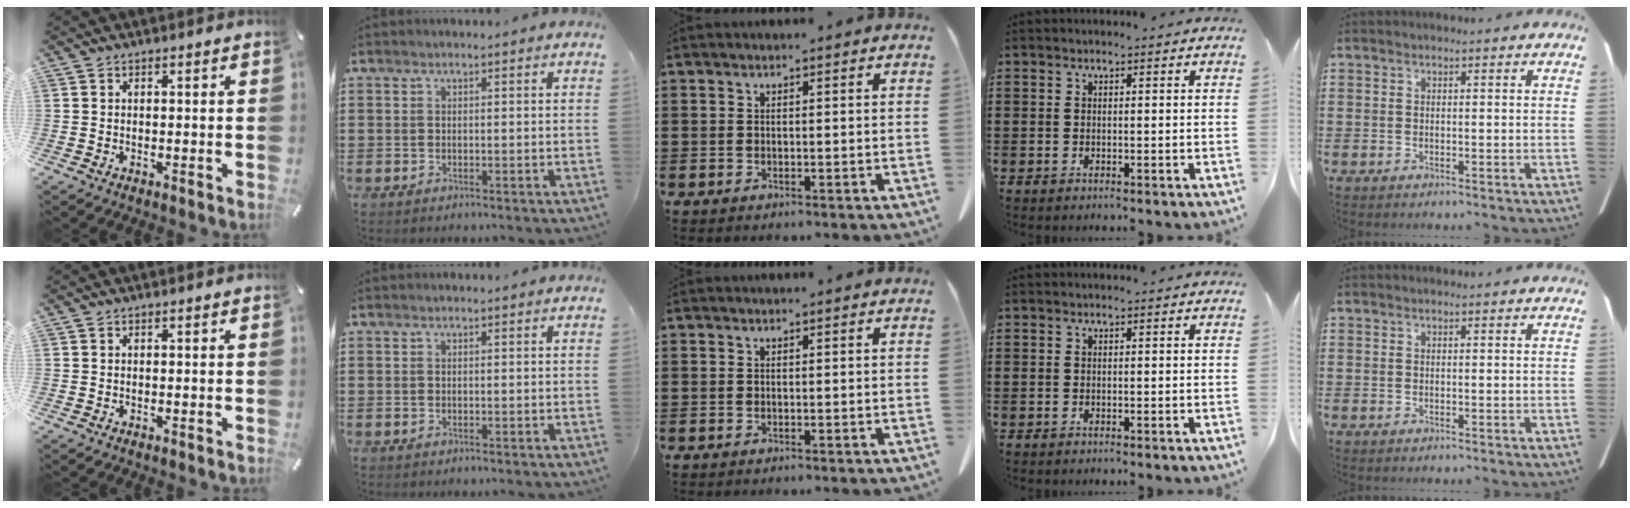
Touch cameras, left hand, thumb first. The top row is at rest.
{}